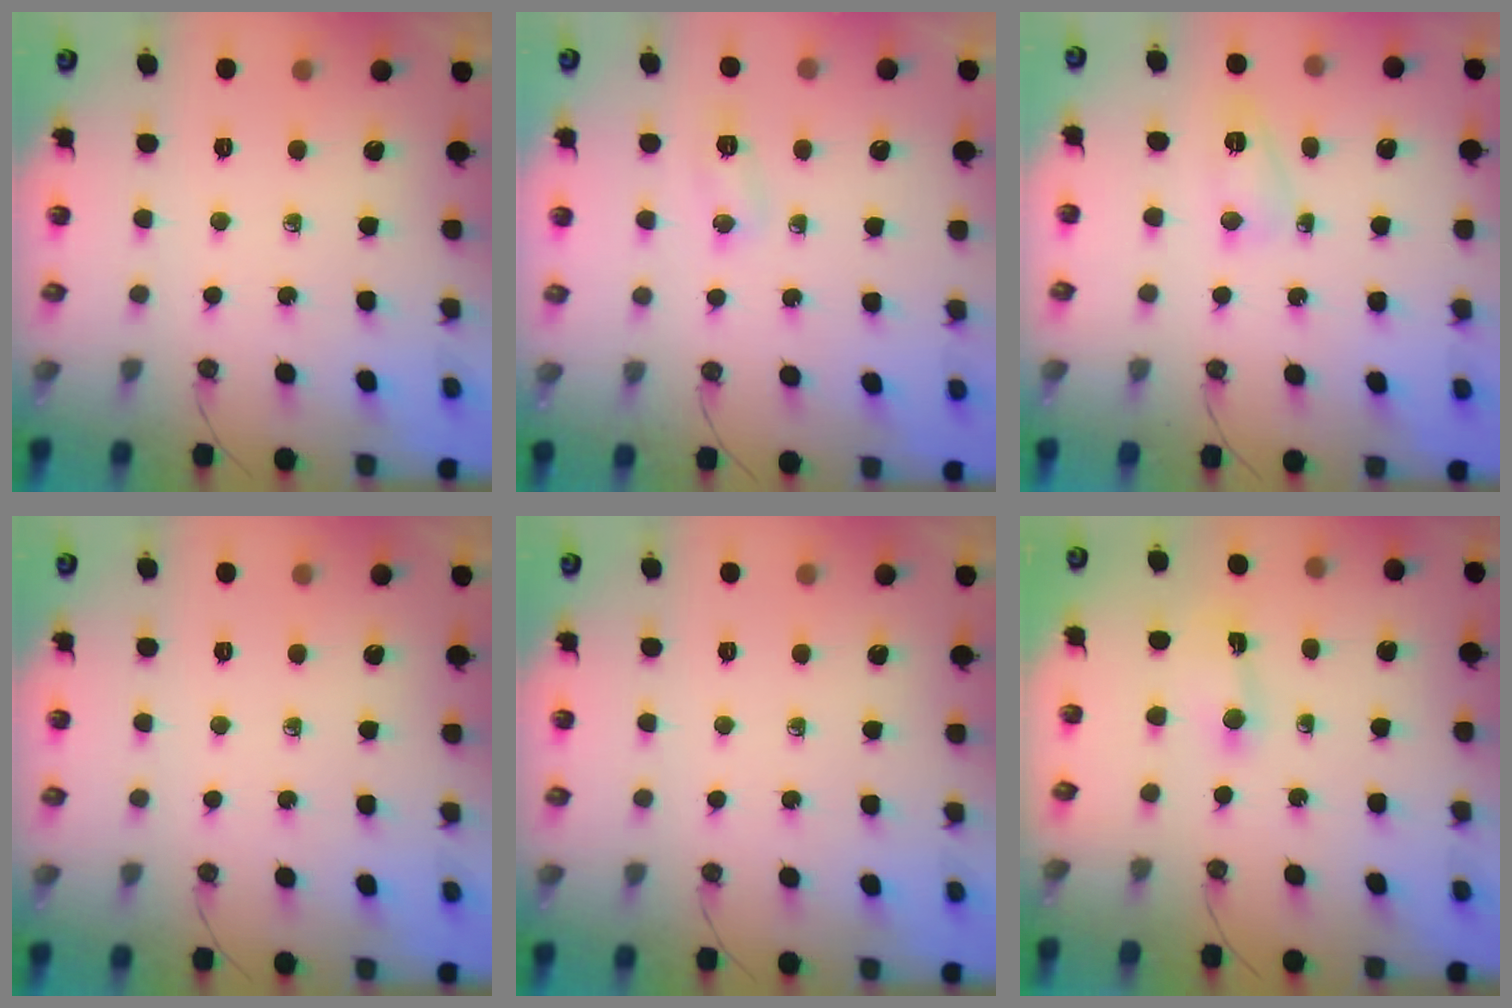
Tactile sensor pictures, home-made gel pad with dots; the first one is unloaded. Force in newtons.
{"total": 4.2, "press": 4.1, "slide": 0.5}
{"total": 5.6, "press": 5.6, "slide": 0.4}
{"total": 0.0}
{"total": 0.0}
{"total": 1.5, "press": 1.5, "slide": 0.1}